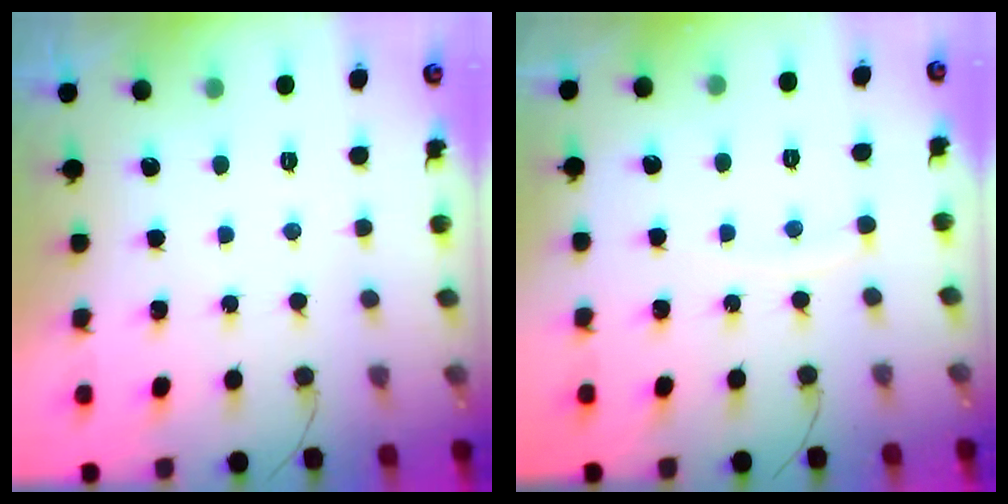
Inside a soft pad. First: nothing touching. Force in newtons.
{"total": 5.9, "press": 5.9, "slide": 0.7}